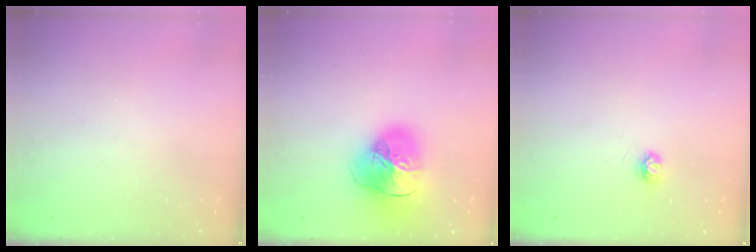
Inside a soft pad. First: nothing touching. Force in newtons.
{"total": 20.3, "press": 20.2, "slide": 2.2}
{"total": 3.5, "press": 3.4, "slide": 0.3}